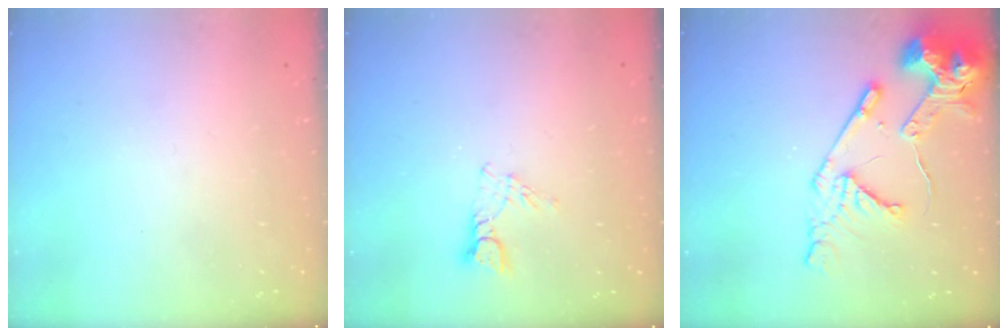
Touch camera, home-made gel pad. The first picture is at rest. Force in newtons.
{"total": 4.8, "press": 4.8, "slide": 0.4}
{"total": 16.0, "press": 15.9, "slide": 1.7}